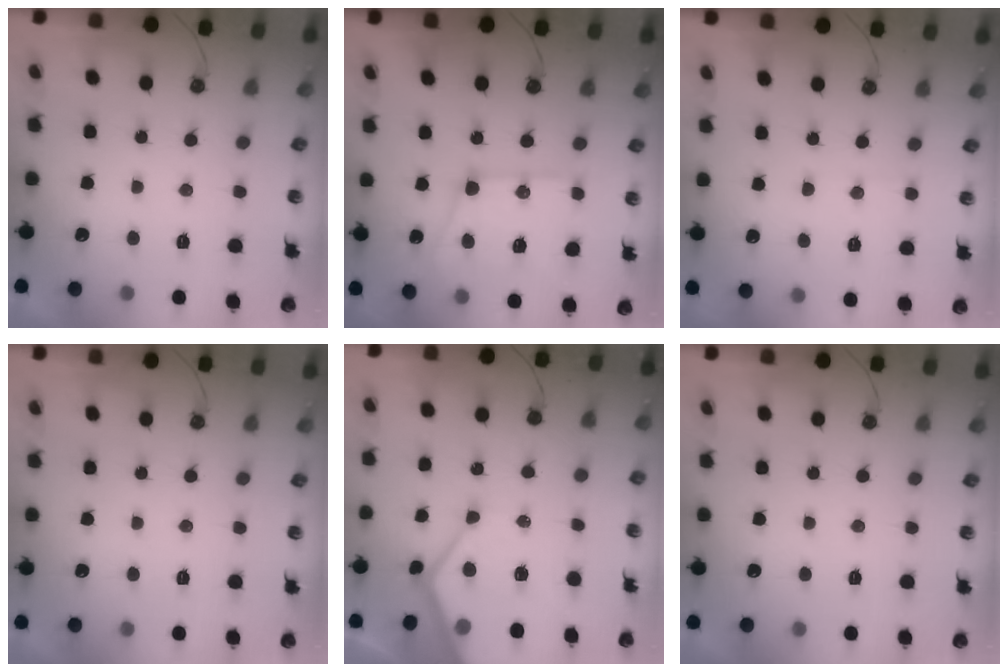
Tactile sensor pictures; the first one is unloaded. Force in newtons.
{"total": 17.2, "press": 17.1, "slide": 1.2}
{"total": 3.9, "press": 3.9, "slide": 0.6}
{"total": 0.0}
{"total": 14.5, "press": 14.4, "slide": 1.3}
{"total": 0.0}